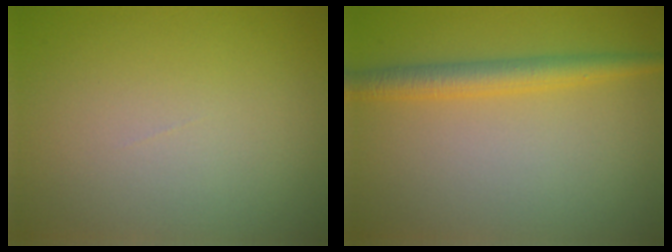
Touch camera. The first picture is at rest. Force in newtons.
{"total": 3.1, "press": 3.1, "slide": 0.1}